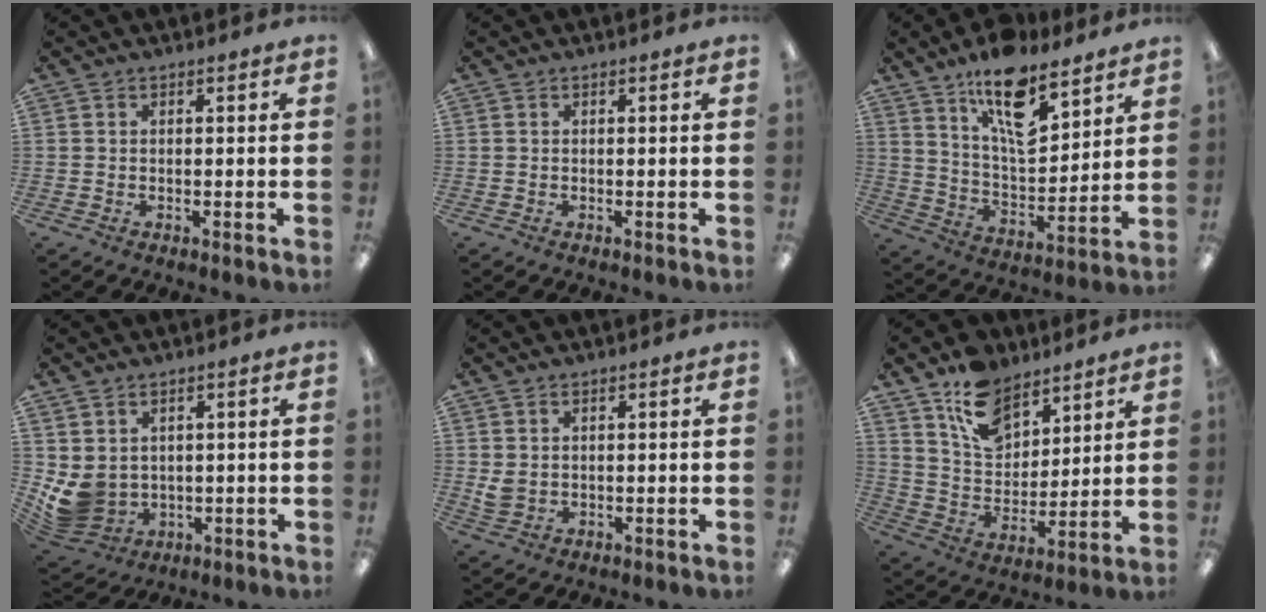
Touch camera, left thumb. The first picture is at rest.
{"total": 0.0}
{"total": 15.3, "force": [10.6, 6.0, 9.2], "torque": [-0.143, -0.062, 0.180]}
{"total": 6.1, "force": [1.2, 5.3, 2.7], "torque": [-0.084, -0.018, 0.029]}
{"total": 2.5, "force": [0.9, 1.9, 1.4], "torque": [-0.037, -0.003, 0.015]}
{"total": 13.5, "force": [9.3, 7.7, 6.1], "torque": [-0.111, -0.044, 0.176]}